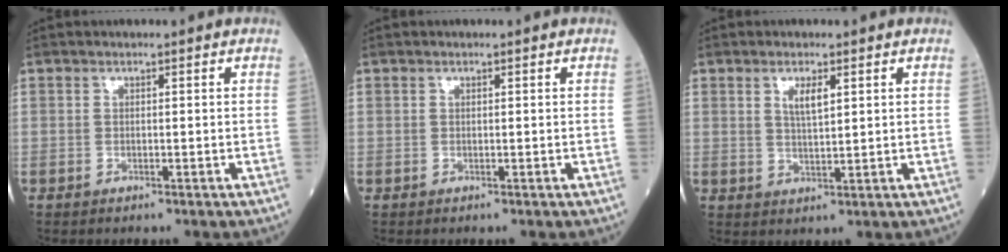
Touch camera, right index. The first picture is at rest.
{"total": 0.0}
{"total": 3.2, "force": [1.4, 0.7, 2.8], "torque": [-0.055, 0.001, 0.027]}